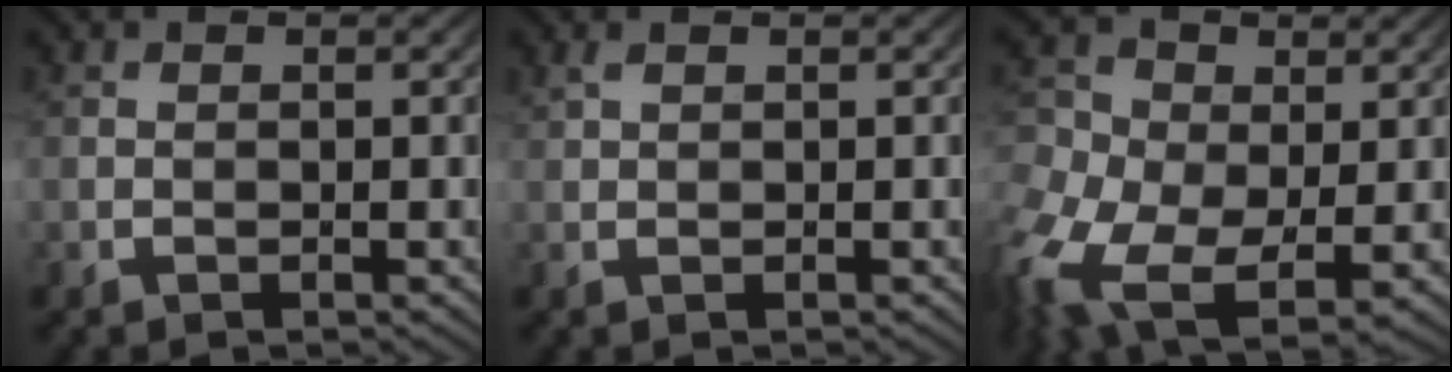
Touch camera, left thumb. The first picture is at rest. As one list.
[{"total": 0.9, "force": [0.7, 0.2, 0.6], "torque": [-0.017, 0.005, 0.014]}, {"total": 12.5, "force": [-4.0, 8.1, 8.7], "torque": [-0.246, -0.036, -0.075]}]